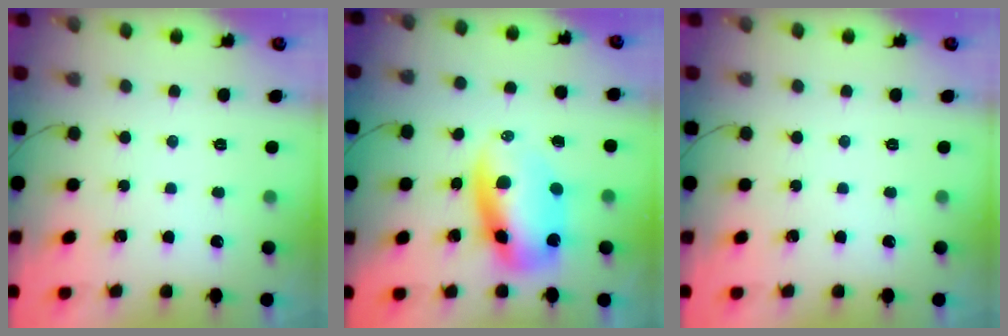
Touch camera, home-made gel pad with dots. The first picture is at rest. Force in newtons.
{"total": 9.5, "press": 9.3, "slide": 2.3}
{"total": 0.0}